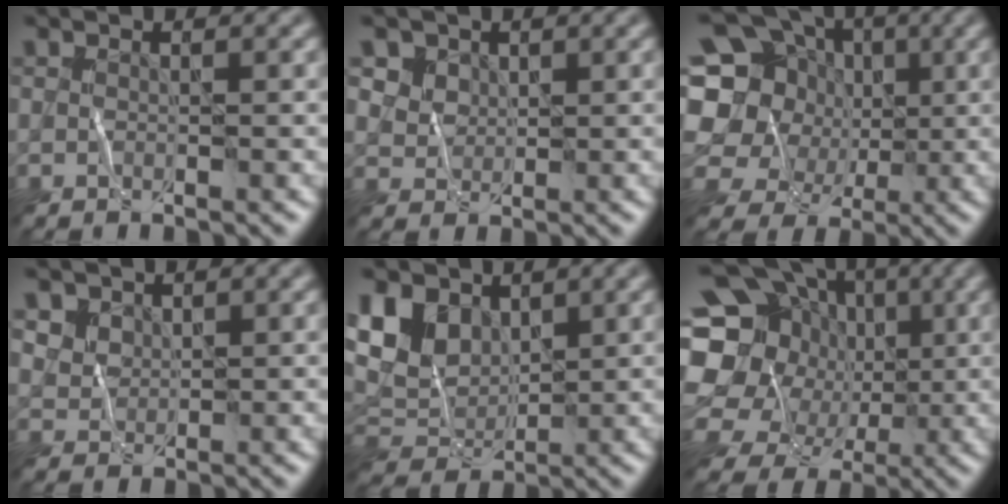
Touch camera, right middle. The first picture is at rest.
{"total": 4.2, "force": [2.4, 3.2, 1.5], "torque": [-0.052, -0.005, 0.052]}
{"total": 17.2, "force": [0.1, 16.0, 6.2], "torque": [-0.161, 0.020, -0.022]}
{"total": 3.6, "force": [2.1, 2.6, 1.3], "torque": [-0.052, -0.002, 0.056]}
{"total": 6.1, "force": [2.0, 4.5, 3.5], "torque": [-0.081, -0.002, 0.034]}
{"total": 19.2, "force": [0.0, 17.5, 7.7], "torque": [-0.170, 0.024, -0.031]}